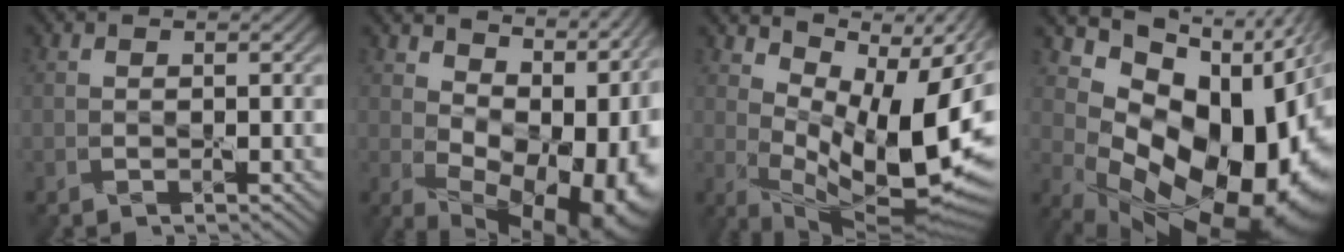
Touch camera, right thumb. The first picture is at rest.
{"total": 16.3, "force": [2.6, 10.3, 12.4], "torque": [-0.136, -0.005, 0.088]}
{"total": 16.2, "force": [3.5, 7.9, 13.8], "torque": [-0.198, -0.003, 0.080]}
{"total": 19.9, "force": [0.3, 13.0, 15.1], "torque": [-0.216, -0.058, 0.059]}